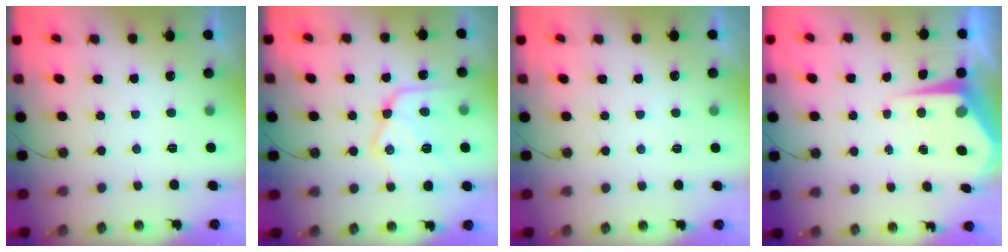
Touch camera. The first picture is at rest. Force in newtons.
{"total": 18.8, "press": 18.8, "slide": 1.7}
{"total": 3.6, "press": 3.6, "slide": 0.4}
{"total": 6.9, "press": 6.9, "slide": 0.4}